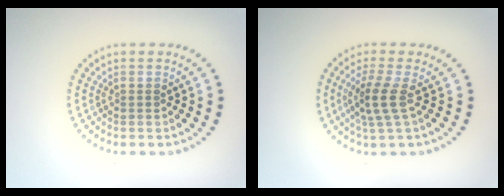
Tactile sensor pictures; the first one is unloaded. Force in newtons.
{"total": 2.8, "press": 2.4, "slide": 1.4}